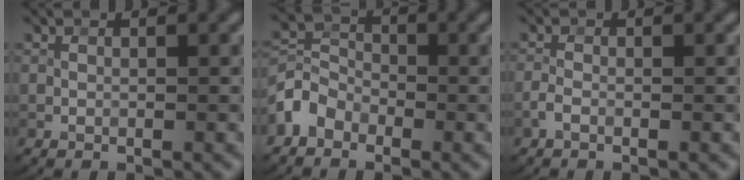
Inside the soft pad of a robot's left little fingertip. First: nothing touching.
{"total": 3.0, "force": [-2.0, 2.2, 0.8], "torque": [-0.016, 0.010, -0.048]}
{"total": 1.1, "force": [-0.6, 0.6, 0.8], "torque": [-0.018, 0.003, -0.016]}